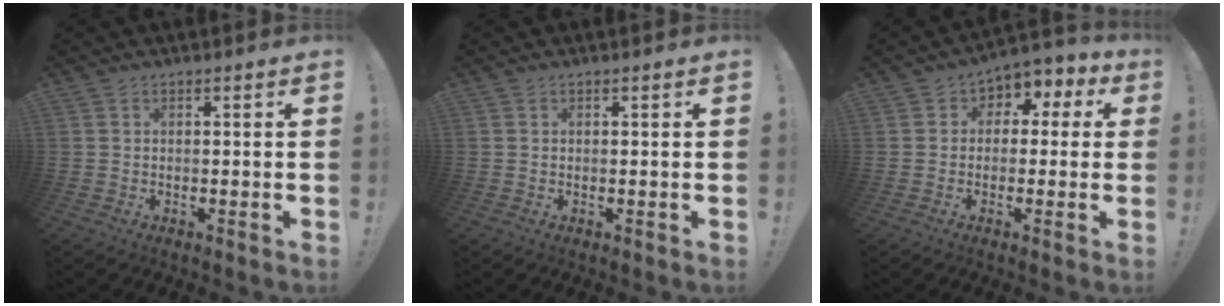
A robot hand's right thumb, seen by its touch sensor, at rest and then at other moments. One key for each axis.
{"total": 0.0}
{"total": 5.0, "fx": -0.9, "fy": 4.4, "fz": 2.3, "tx": -0.025, "ty": 0.012, "tz": -0.014}